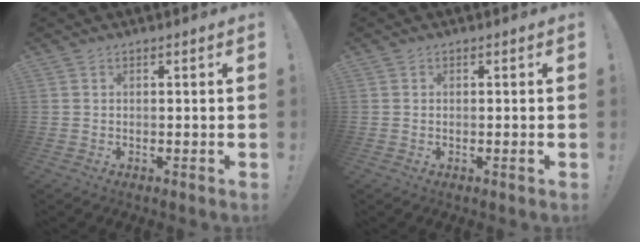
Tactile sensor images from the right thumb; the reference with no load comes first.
{"total": 1.1, "force": [-0.3, -0.2, 1.0], "torque": [-0.026, 0.003, -0.004]}